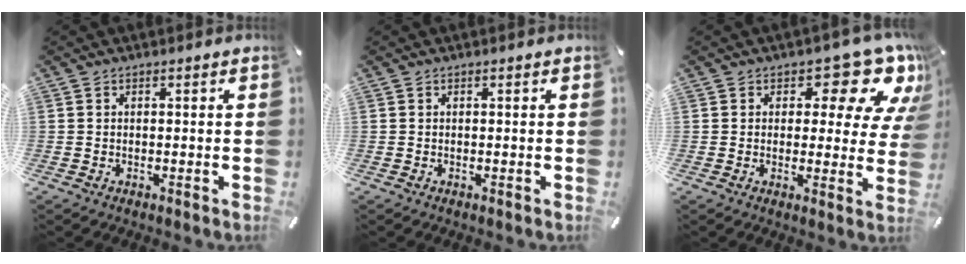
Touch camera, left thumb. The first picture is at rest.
{"total": 0.0}
{"total": 13.2, "force": [7.7, 6.1, 8.9], "torque": [-0.101, -0.057, 0.124]}